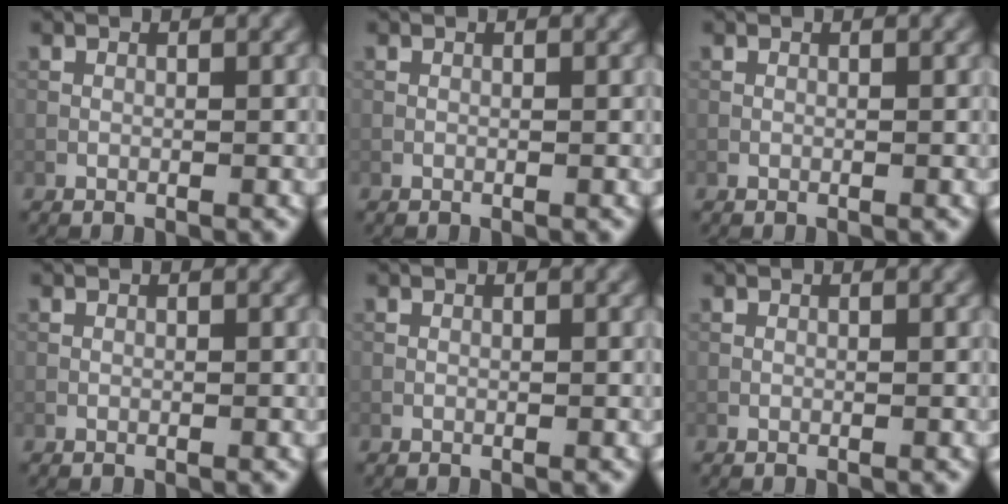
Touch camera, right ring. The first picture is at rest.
{"total": 0.0}
{"total": 0.0}
{"total": 0.0}
{"total": 0.0}
{"total": 0.0}